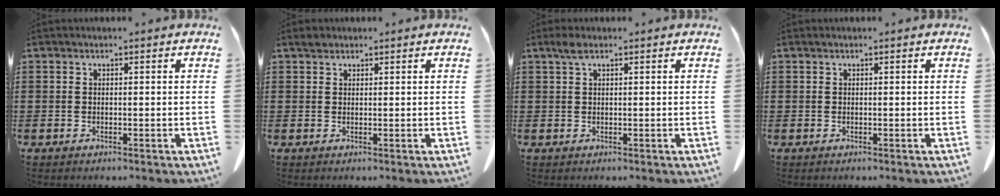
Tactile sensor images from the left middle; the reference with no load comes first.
{"total": 1.2, "force": [1.0, 0.6, 0.3], "torque": [-0.009, 0.004, 0.019]}
{"total": 1.8, "force": [0.9, 0.6, 1.4], "torque": [-0.032, 0.005, 0.015]}
{"total": 0.0}